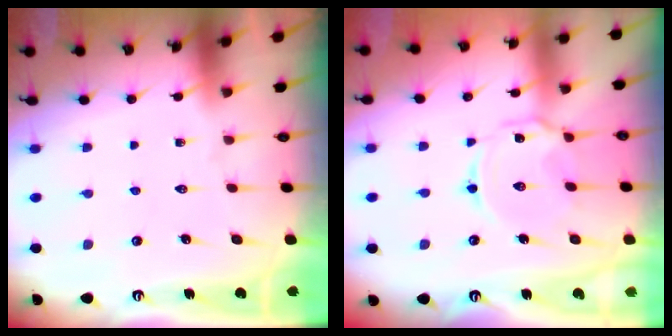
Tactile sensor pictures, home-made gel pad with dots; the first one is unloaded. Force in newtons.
{"total": 5.2, "press": 5.1, "slide": 0.4}